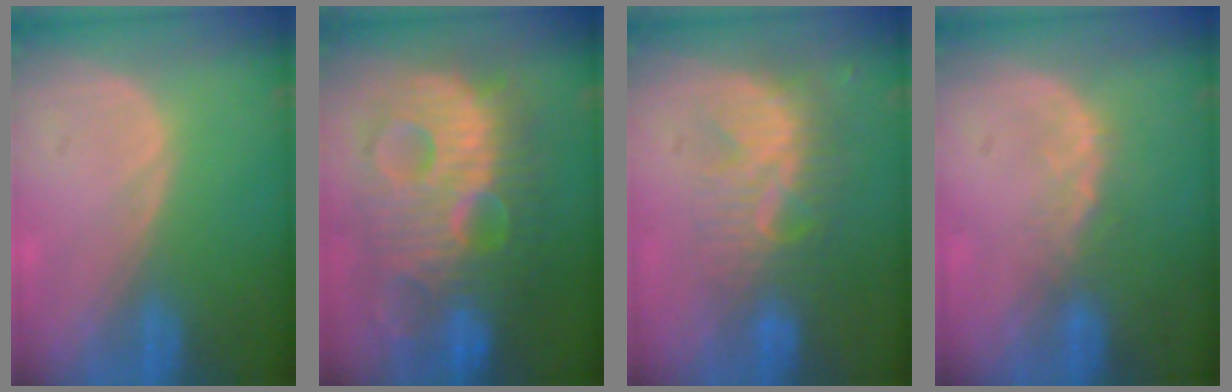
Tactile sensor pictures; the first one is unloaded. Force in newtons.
{"total": 13.6, "press": 13.6, "slide": 1.1}
{"total": 8.6, "press": 7.6, "slide": 4.1}
{"total": 2.6, "press": 2.1, "slide": 1.5}